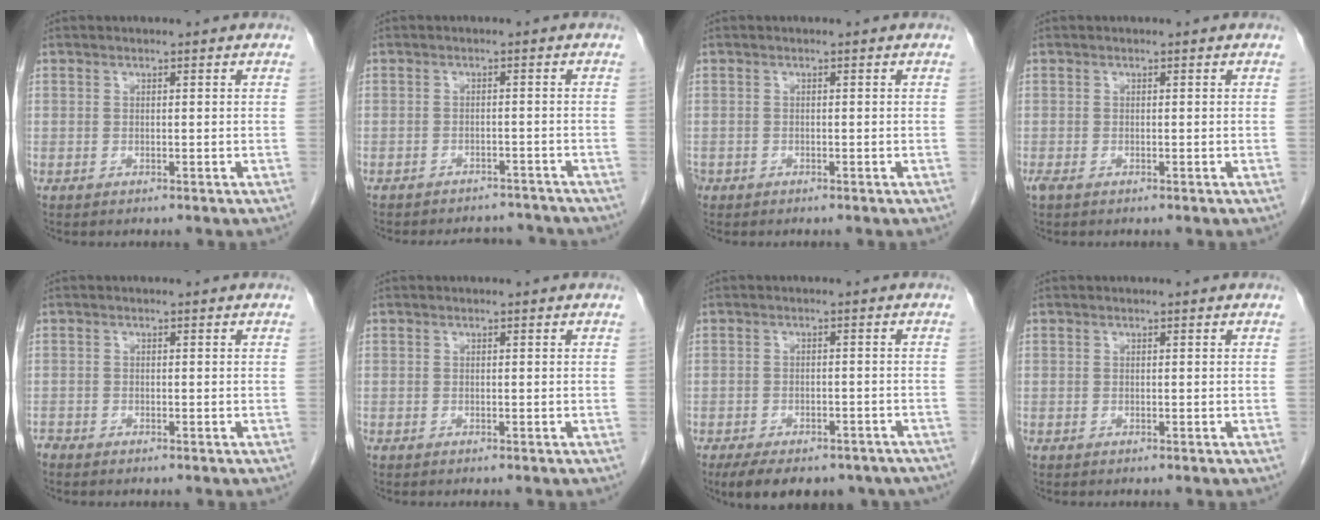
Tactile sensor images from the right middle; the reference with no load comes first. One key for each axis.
{"total": 8.8, "fx": -8.2, "fy": 2.7, "fz": 1.5, "tx": -0.027, "ty": 0.010, "tz": -0.096}
{"total": 1.3, "fx": -0.8, "fy": 0.9, "fz": 0.3, "tx": -0.012, "ty": 0.001, "tz": -0.015}
{"total": 1.1, "fx": -0.7, "fy": 0.5, "fz": 0.7, "tx": -0.016, "ty": -0.002, "tz": -0.010}
{"total": 1.0, "fx": -1.0, "fy": 0.2, "fz": 0.0, "tx": -0.005, "ty": -0.002, "tz": -0.020}
{"total": 0.0}
{"total": 14.8, "fx": -11.1, "fy": 6.8, "fz": 6.9, "tx": -0.122, "ty": -0.003, "tz": -0.138}
{"total": 0.0}